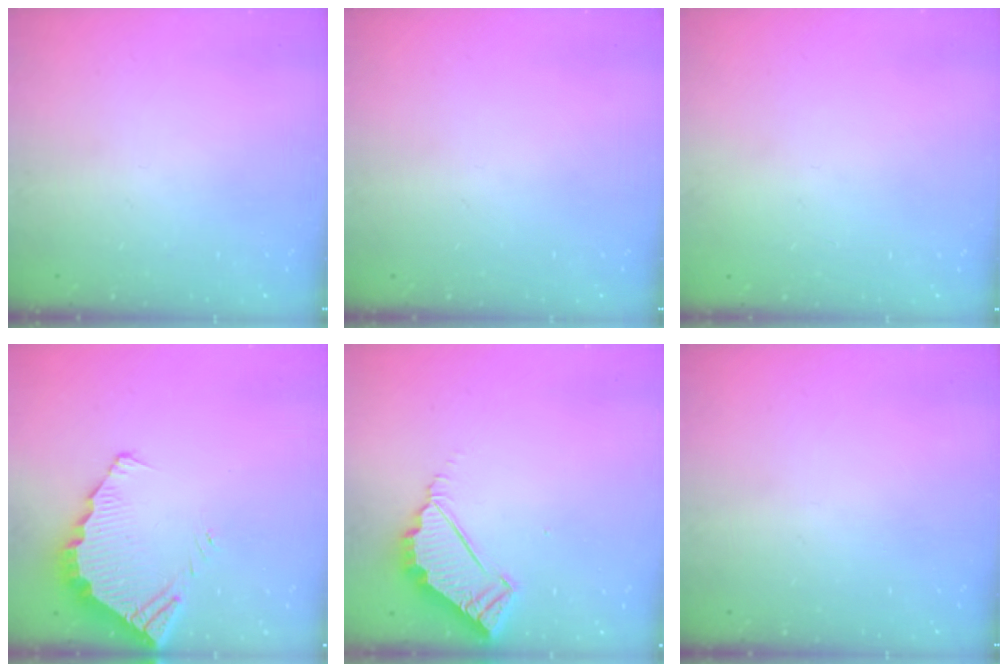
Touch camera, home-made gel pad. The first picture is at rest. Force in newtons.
{"total": 0.0}
{"total": 2.2, "press": 2.2, "slide": 0.1}
{"total": 3.9, "press": 3.9, "slide": 0.2}
{"total": 4.9, "press": 4.8, "slide": 0.4}
{"total": 0.0}